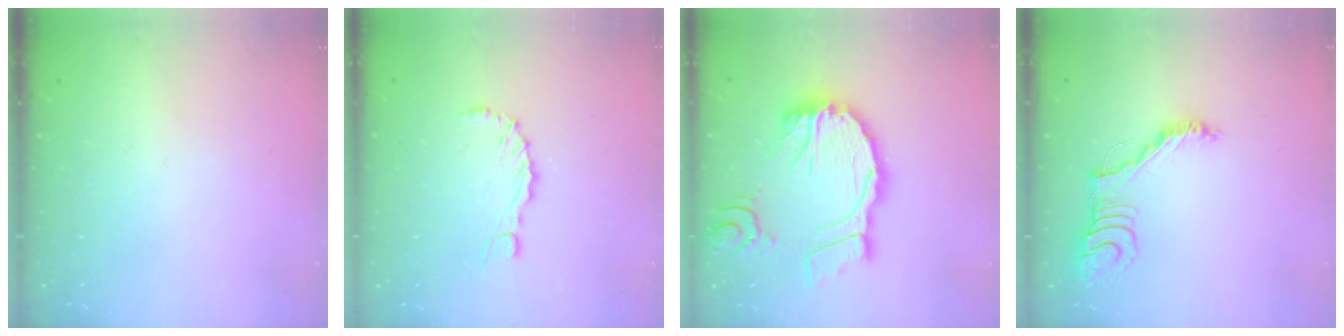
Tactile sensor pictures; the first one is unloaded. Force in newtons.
{"total": 2.7, "press": 2.7, "slide": 0.1}
{"total": 22.6, "press": 22.4, "slide": 2.7}
{"total": 12.5, "press": 12.4, "slide": 1.1}